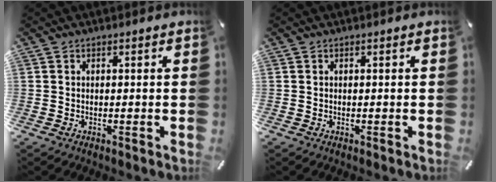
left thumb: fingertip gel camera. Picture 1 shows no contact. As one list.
[{"total": 0.0}]